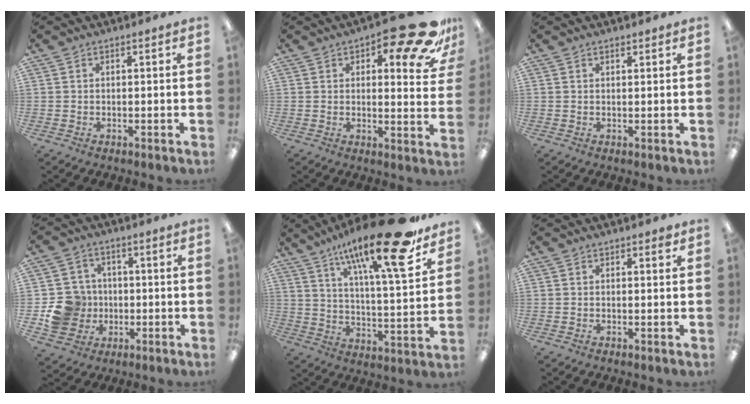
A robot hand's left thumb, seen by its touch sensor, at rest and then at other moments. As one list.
[{"total": 16.9, "force": [10.1, 6.0, 12.1], "torque": [-0.154, -0.063, 0.158]}, {"total": 0.9, "force": [0.7, 0.3, 0.3], "torque": [0.000, -0.004, 0.012]}, {"total": 10.8, "force": [-1.9, 10.2, 3.0], "torque": [-0.061, 0.022, -0.021]}, {"total": 23.2, "force": [15.7, 4.6, 16.4], "torque": [-0.259, -0.101, 0.245]}, {"total": 0.9, "force": [0.7, 0.3, 0.5], "torque": [-0.002, -0.002, 0.011]}]